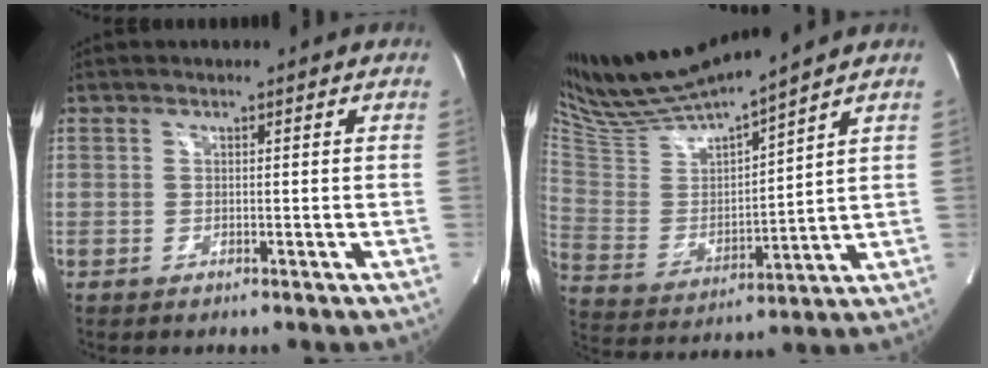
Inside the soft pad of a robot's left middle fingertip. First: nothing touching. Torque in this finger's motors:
{"motor_torque": [-0.08, -0.31, -0.03, 0.03]}